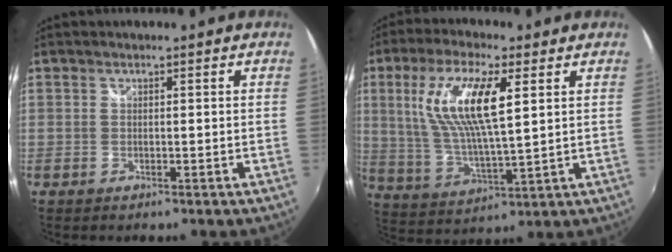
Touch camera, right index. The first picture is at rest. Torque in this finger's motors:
{"motor_torque": [0.88, 0.88, 0.57, 0.21]}